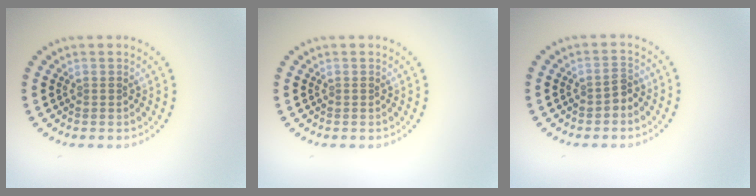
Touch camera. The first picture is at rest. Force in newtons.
{"total": 0.0}
{"total": 1.4, "press": 1.2, "slide": 0.7}